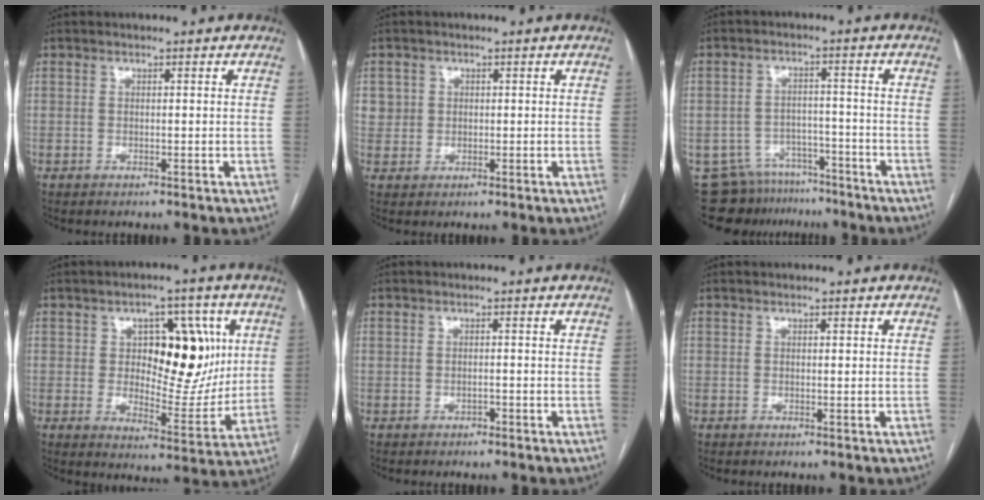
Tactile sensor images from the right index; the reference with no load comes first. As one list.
[{"total": 3.0, "force": [0.9, 2.9, 0.0], "torque": [0.017, 0.004, 0.016]}, {"total": 10.5, "force": [-8.7, 5.9, 0.7], "torque": [-0.012, 0.023, -0.120]}, {"total": 14.1, "force": [3.3, 7.0, 11.8], "torque": [-0.150, 0.015, 0.059]}, {"total": 0.6, "force": [-0.3, 0.5, 0.3], "torque": [-0.007, 0.001, -0.003]}, {"total": 0.6, "force": [0.3, 0.2, 0.5], "torque": [-0.008, -0.001, 0.005]}]